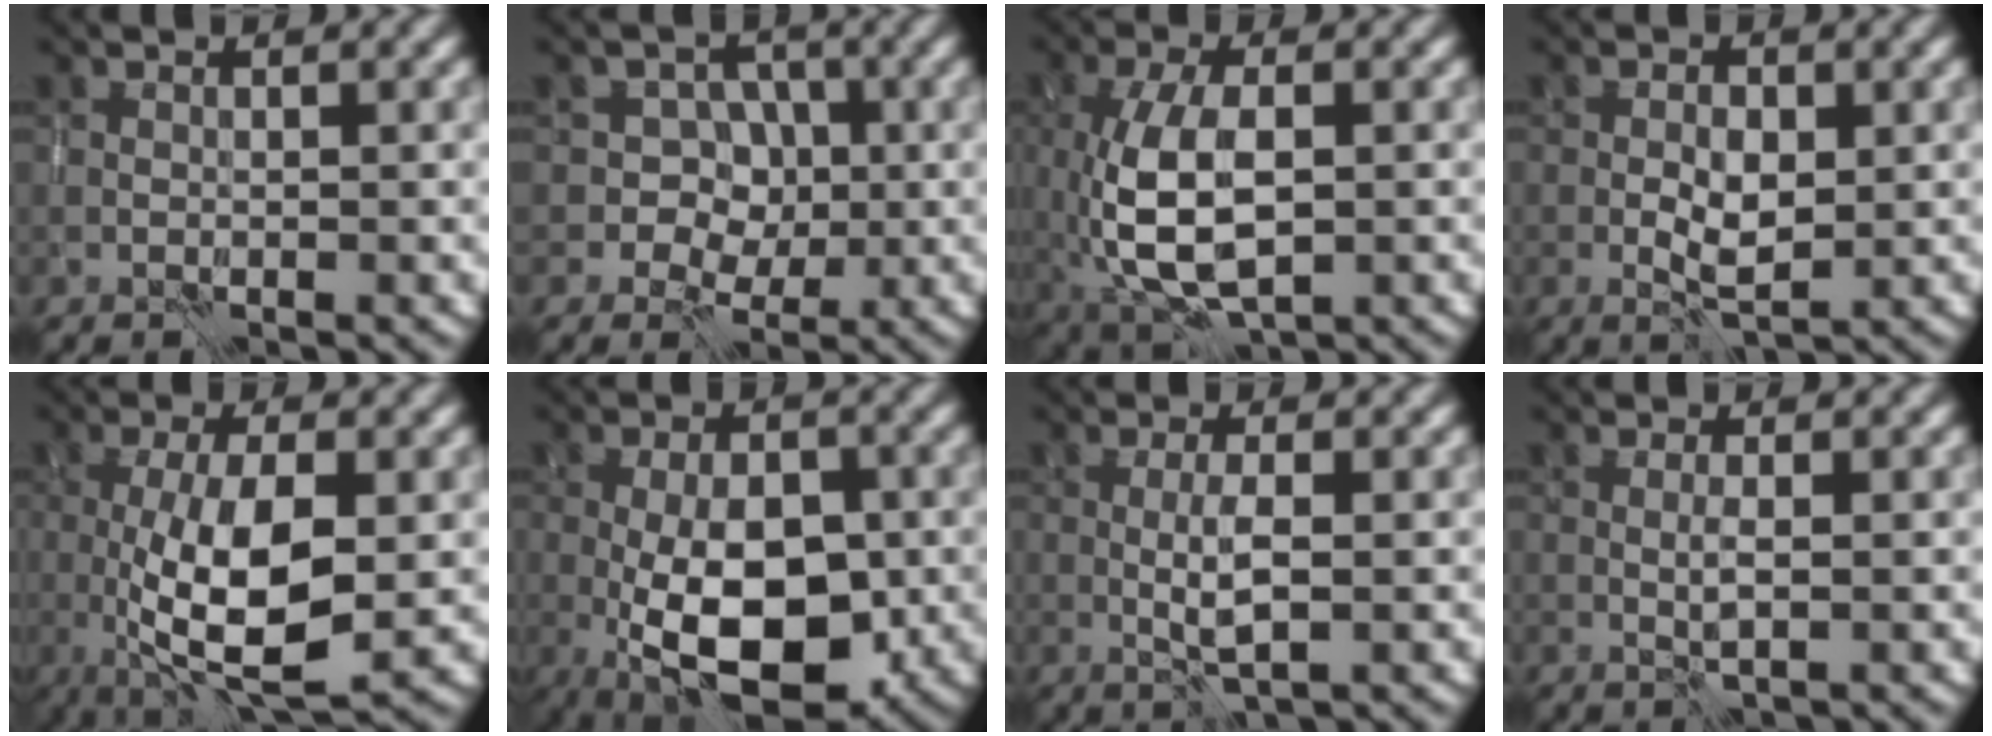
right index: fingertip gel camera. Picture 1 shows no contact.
{"total": 4.7, "force": [-0.5, 4.2, 2.2], "torque": [0.001, 0.012, -0.031]}
{"total": 8.2, "force": [-0.8, 4.1, 7.1], "torque": [-0.154, -0.005, -0.010]}
{"total": 3.2, "force": [-0.4, 1.7, 2.7], "torque": [-0.052, -0.004, -0.006]}
{"total": 8.6, "force": [-1.0, 2.9, 8.0], "torque": [-0.151, -0.016, -0.012]}
{"total": 10.5, "force": [-3.1, 5.0, 8.6], "torque": [-0.134, -0.002, -0.053]}
{"total": 2.7, "force": [-0.4, 0.6, 2.6], "torque": [-0.054, -0.002, -0.007]}
{"total": 1.2, "force": [-0.1, 0.1, 1.1], "torque": [-0.024, -0.002, 0.000]}